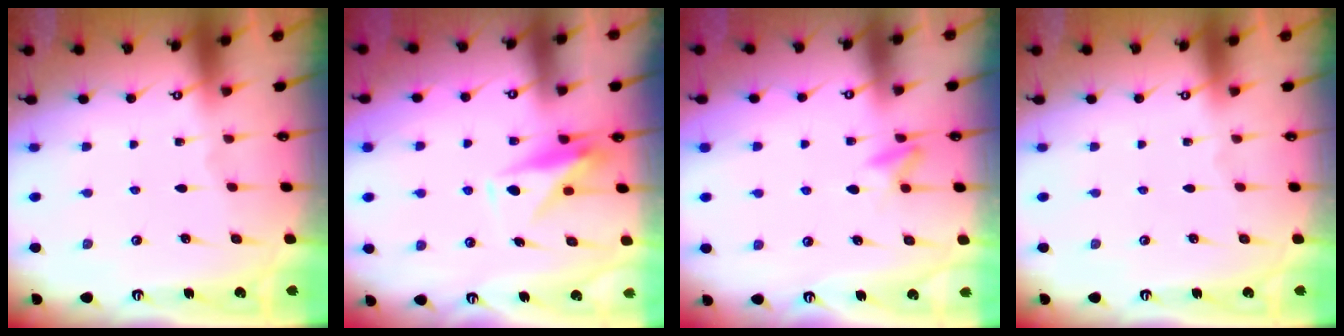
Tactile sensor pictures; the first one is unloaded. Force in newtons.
{"total": 9.6, "press": 9.6, "slide": 0.1}
{"total": 6.8, "press": 6.4, "slide": 2.2}
{"total": 0.0}